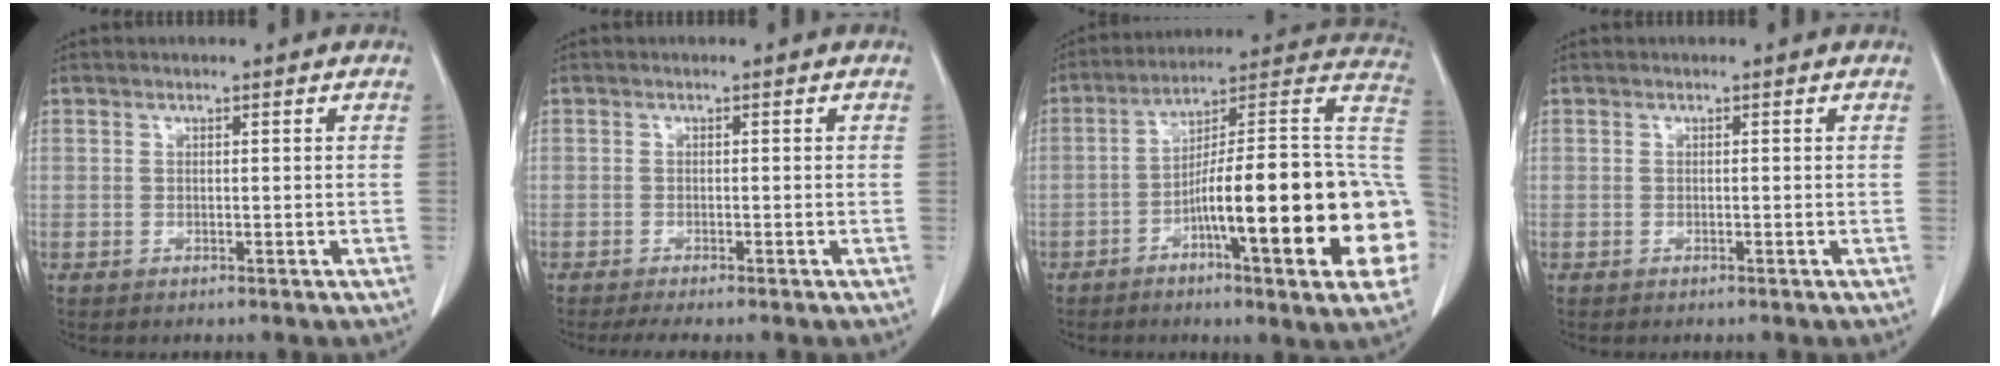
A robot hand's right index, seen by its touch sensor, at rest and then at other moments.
{"total": 3.6, "force": [-2.9, 0.2, 2.0], "torque": [-0.028, -0.007, -0.043]}
{"total": 26.0, "force": [-6.1, 2.3, 25.2], "torque": [-0.273, 0.013, -0.094]}
{"total": 0.0}